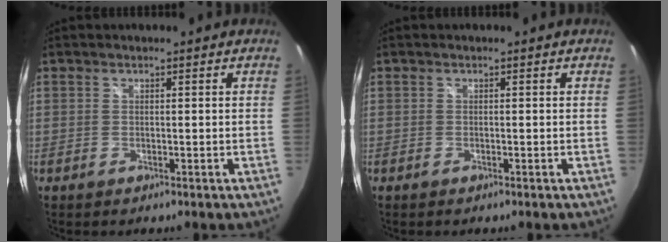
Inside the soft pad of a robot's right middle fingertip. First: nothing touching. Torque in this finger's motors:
{"motor_torque": [0.11, 0.11, 0.01, 0.00]}